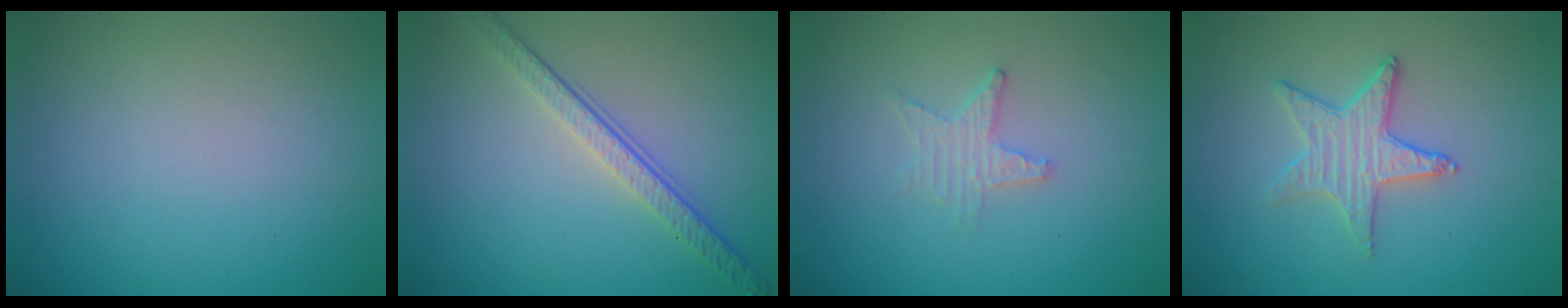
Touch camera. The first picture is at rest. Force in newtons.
{"total": 3.8, "press": 2.8, "slide": 2.5}
{"total": 1.7, "press": 1.6, "slide": 0.4}
{"total": 2.8, "press": 2.7, "slide": 0.7}